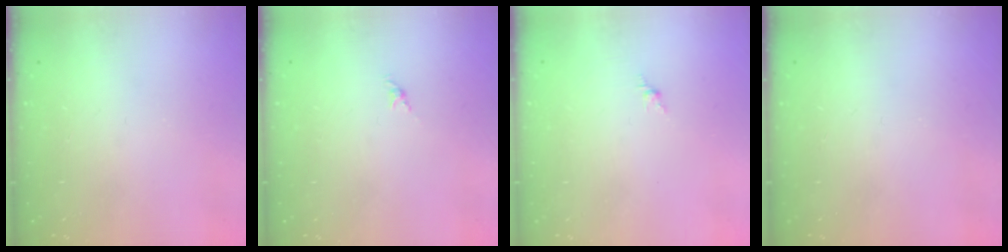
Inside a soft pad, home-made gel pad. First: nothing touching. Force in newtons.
{"total": 0.0}
{"total": 0.0}
{"total": 0.0}